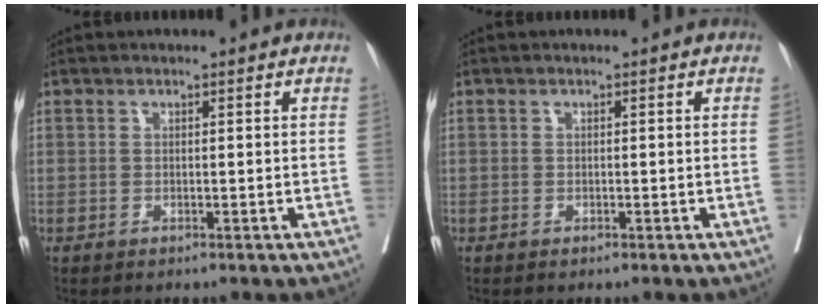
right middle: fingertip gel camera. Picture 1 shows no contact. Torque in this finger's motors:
{"motor_torque": [0.36, -0.35, -0.21, -0.21]}